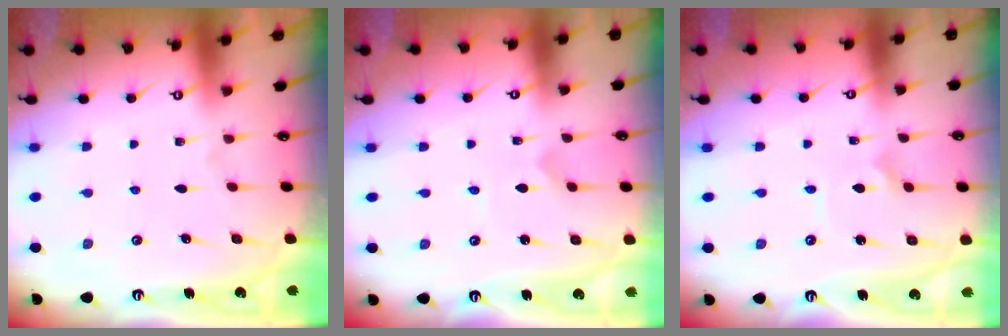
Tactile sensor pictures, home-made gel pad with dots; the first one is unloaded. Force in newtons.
{"total": 0.8, "press": 0.8, "slide": 0.1}
{"total": 1.6, "press": 1.5, "slide": 0.2}